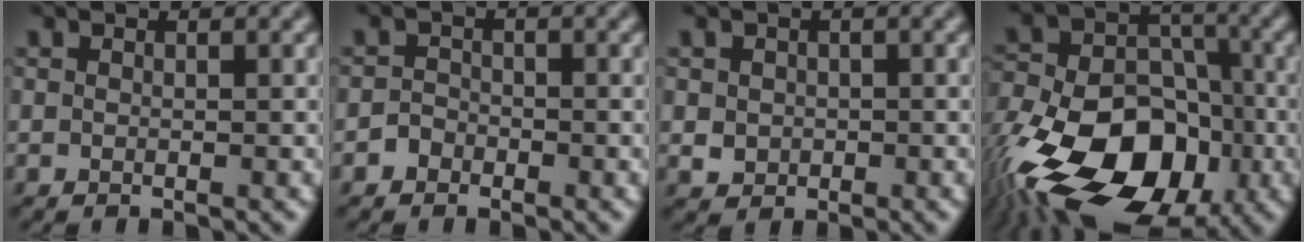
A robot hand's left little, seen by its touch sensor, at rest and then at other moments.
{"total": 1.3, "force": [-0.8, 1.1, 0.1], "torque": [0.008, 0.005, -0.020]}
{"total": 1.7, "force": [-0.1, 1.6, 0.7], "torque": [-0.011, -0.004, 0.001]}
{"total": 19.7, "force": [-9.5, 13.2, 11.1], "torque": [-0.197, -0.017, -0.161]}